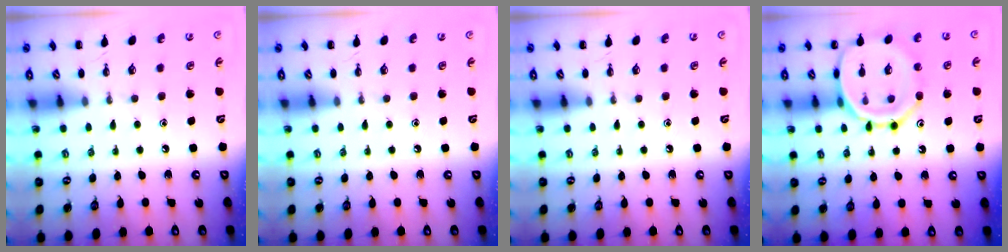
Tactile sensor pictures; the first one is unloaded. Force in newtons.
{"total": 0.0}
{"total": 0.0}
{"total": 14.9, "press": 14.8, "slide": 0.9}